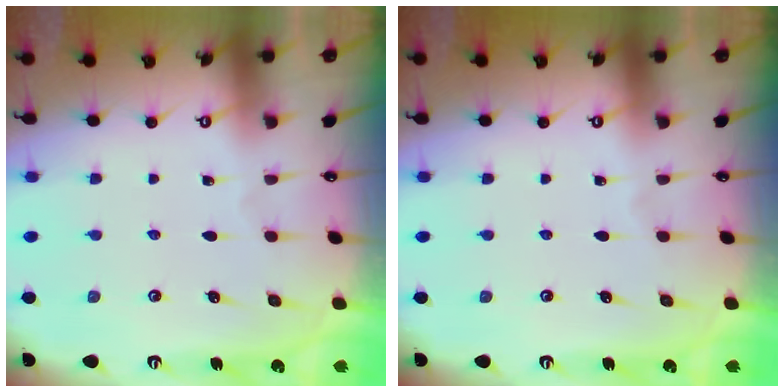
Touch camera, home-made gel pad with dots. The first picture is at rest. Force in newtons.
{"total": 0.0}